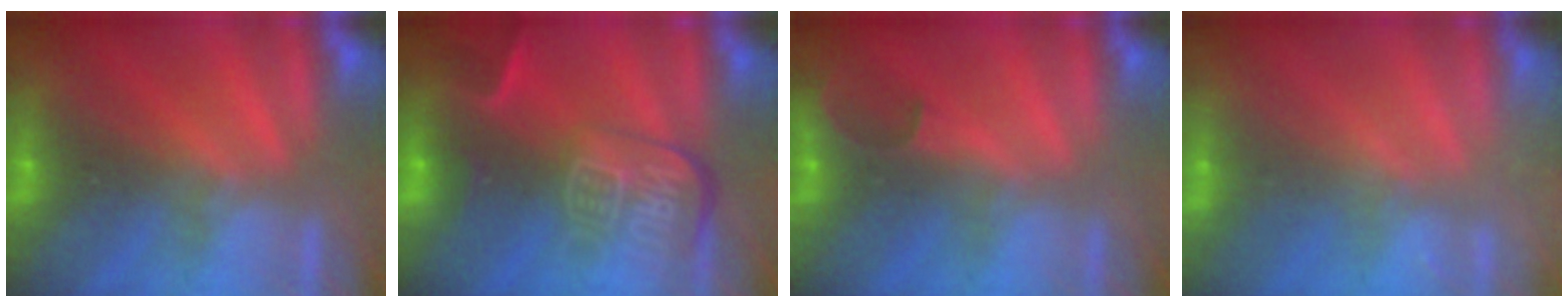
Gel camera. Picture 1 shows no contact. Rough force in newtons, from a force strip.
{"total": 9.1}
{"total": 3.0}
{"total": 2.5}